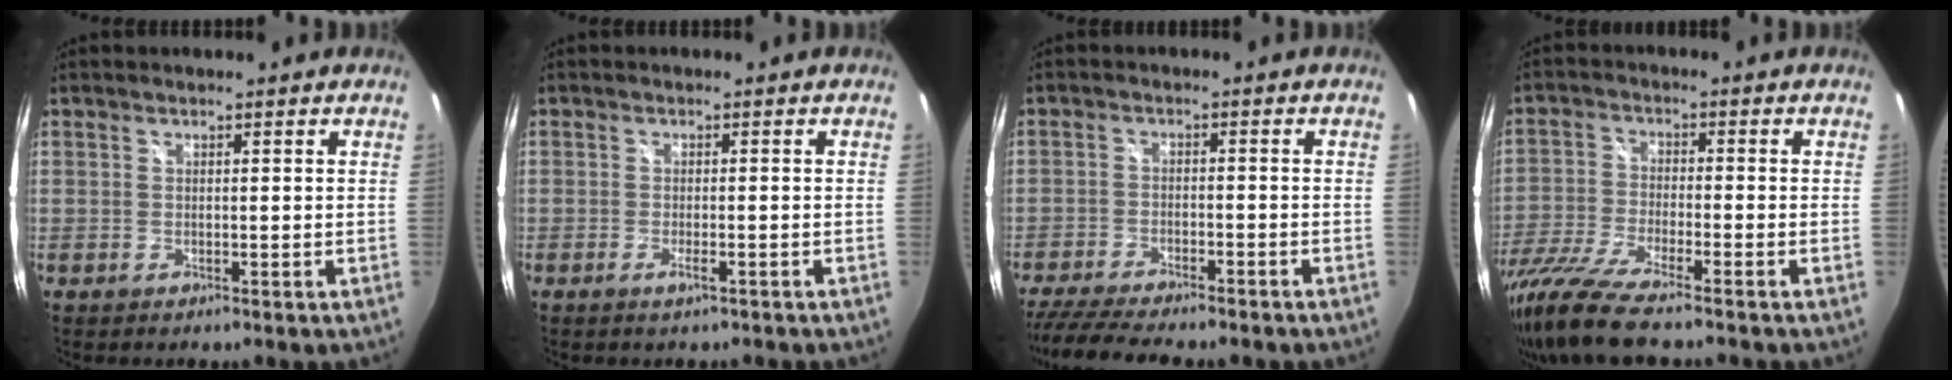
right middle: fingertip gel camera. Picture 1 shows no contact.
{"total": 1.8, "force": [-1.2, 0.4, 1.2], "torque": [-0.025, 0.000, -0.021]}
{"total": 14.2, "force": [-12.0, 2.8, 7.0], "torque": [-0.152, -0.032, -0.190]}
{"total": 11.9, "force": [-9.6, 0.7, 7.1], "torque": [-0.159, -0.037, -0.182]}